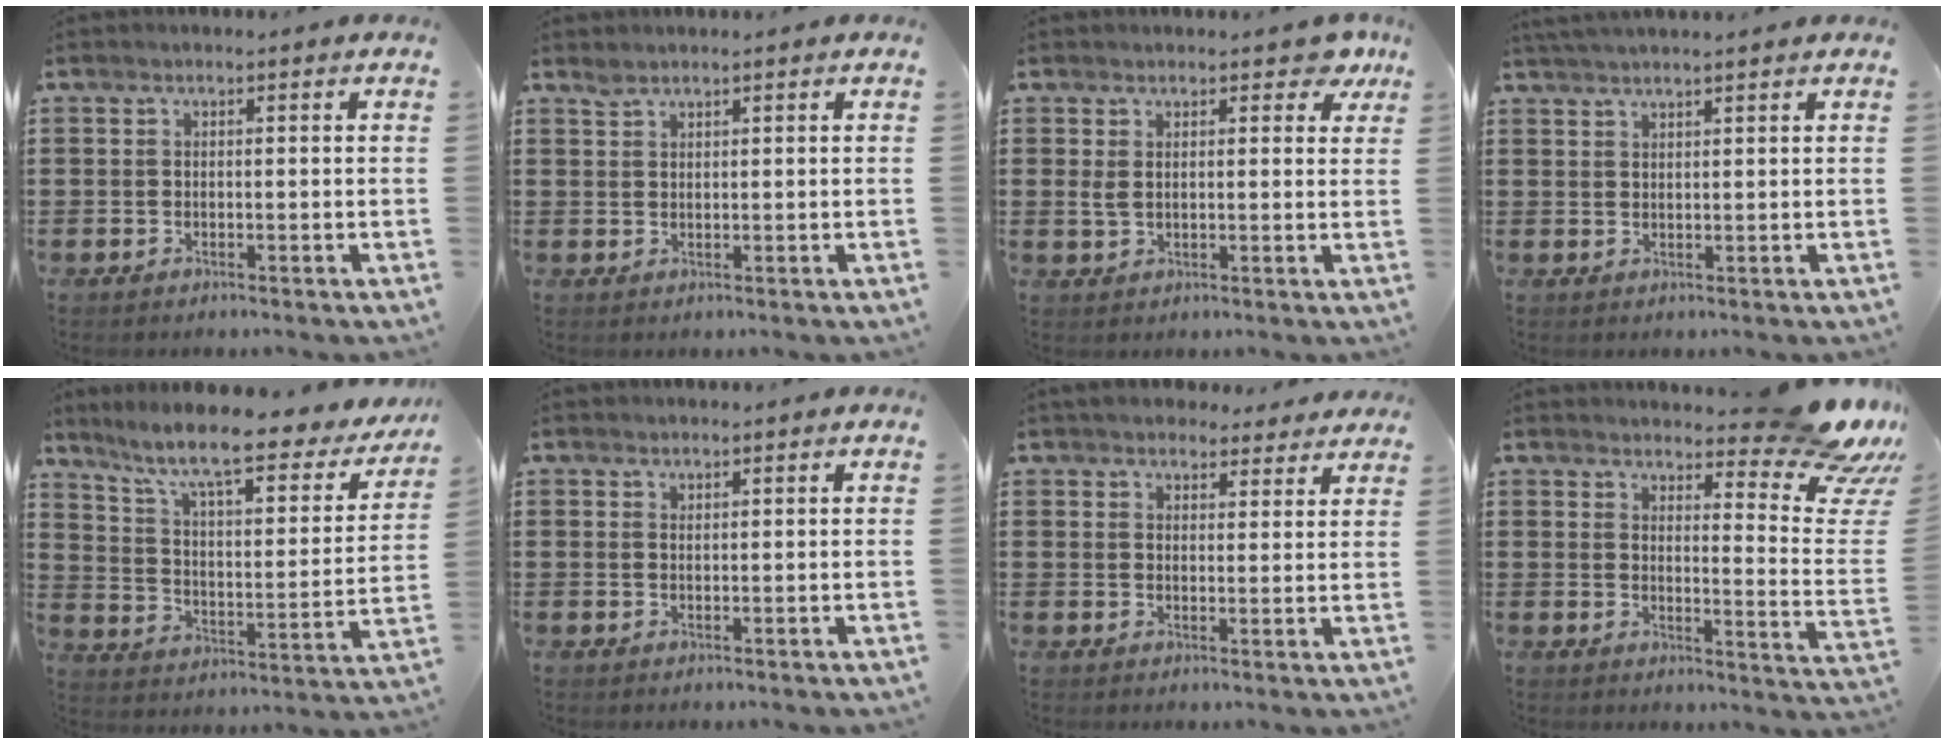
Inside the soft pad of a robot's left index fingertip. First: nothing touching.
{"total": 1.2, "force": [1.1, 0.2, 0.3], "torque": [-0.007, 0.000, 0.023]}
{"total": 4.9, "force": [3.0, 2.5, 3.0], "torque": [-0.046, -0.004, 0.048]}
{"total": 2.0, "force": [1.9, -0.3, 0.6], "torque": [-0.015, 0.002, 0.037]}
{"total": 9.9, "force": [7.9, 1.0, 5.9], "torque": [-0.136, -0.055, 0.128]}
{"total": 0.7, "force": [0.7, 0.1, 0.1], "torque": [-0.004, -0.001, 0.014]}
{"total": 3.6, "force": [3.2, 1.5, 0.9], "torque": [-0.026, -0.001, 0.060]}
{"total": 11.1, "force": [8.9, 1.8, 6.3], "torque": [-0.086, -0.068, 0.151]}